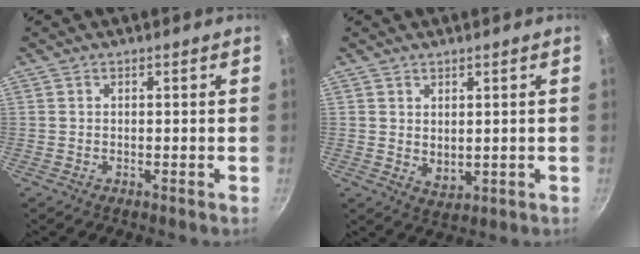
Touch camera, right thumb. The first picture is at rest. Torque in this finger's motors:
{"motor_torque": [-0.50, -0.06, -0.13, -0.15, 0.00]}